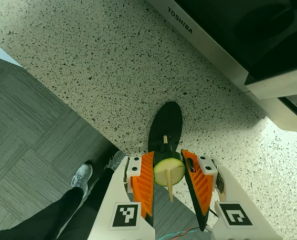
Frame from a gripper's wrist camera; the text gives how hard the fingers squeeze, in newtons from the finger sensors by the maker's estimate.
{"total": 10.0, "left": 9.8, "right": 10.2}